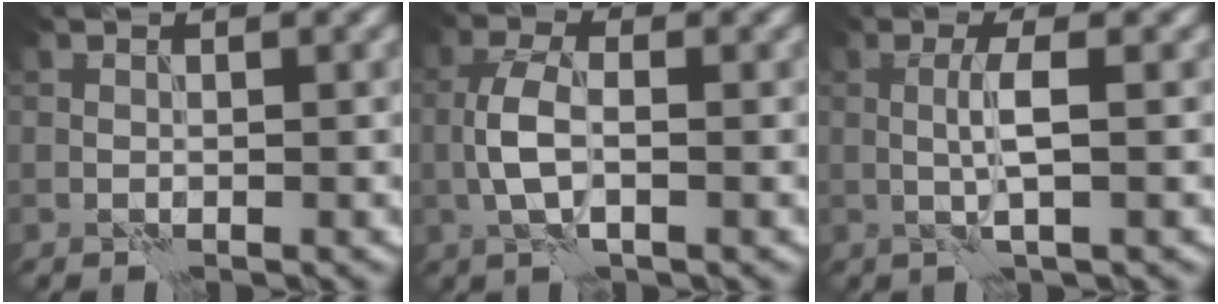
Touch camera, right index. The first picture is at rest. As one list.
[{"total": 3.5, "force": [-0.6, 1.5, 3.1], "torque": [-0.069, 0.004, -0.017]}, {"total": 2.6, "force": [0.1, 0.2, 2.5], "torque": [-0.052, 0.003, -0.001]}]